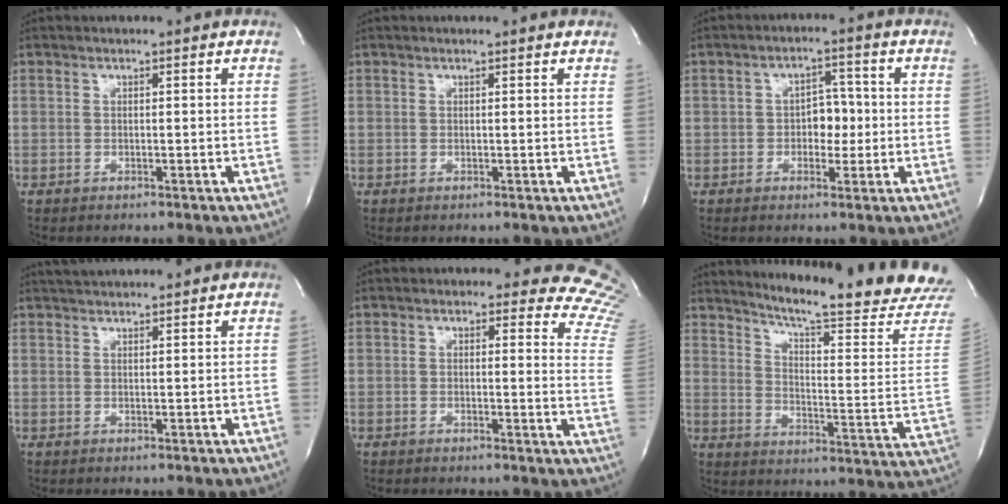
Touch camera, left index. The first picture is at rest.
{"total": 1.0, "force": [0.9, 0.0, 0.2], "torque": [-0.014, 0.002, 0.010]}
{"total": 4.4, "force": [-0.4, 2.9, 3.4], "torque": [-0.045, 0.012, -0.007]}
{"total": 4.2, "force": [4.0, 0.1, 1.0], "torque": [-0.021, 0.031, 0.067]}
{"total": 10.6, "force": [10.1, 3.3, 0.7], "torque": [0.044, -0.083, 0.053]}
{"total": 21.9, "force": [20.0, -0.6, 8.8], "torque": [-0.140, -0.100, 0.253]}